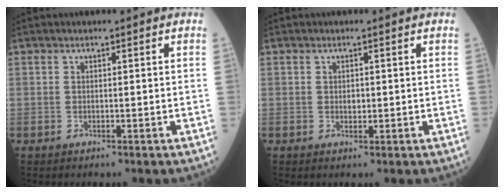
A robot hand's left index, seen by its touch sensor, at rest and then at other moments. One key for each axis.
{"total": 1.1, "fx": -0.1, "fy": 0.8, "fz": 0.7, "tx": -0.013, "ty": -0.003, "tz": -0.001}